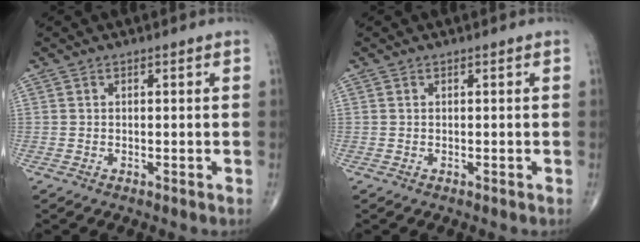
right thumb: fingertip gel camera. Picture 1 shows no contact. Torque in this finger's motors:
{"motor_torque": [1.03, 2.34, -0.03, -0.11, -0.03]}